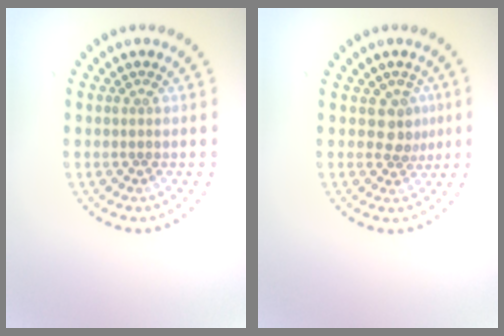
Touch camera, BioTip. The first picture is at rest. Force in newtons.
{"total": 2.1, "press": 1.6, "slide": 1.4}